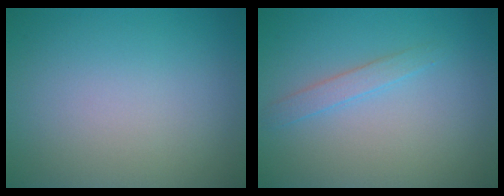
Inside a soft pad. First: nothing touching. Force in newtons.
{"total": 1.5, "press": 1.5, "slide": 0.1}